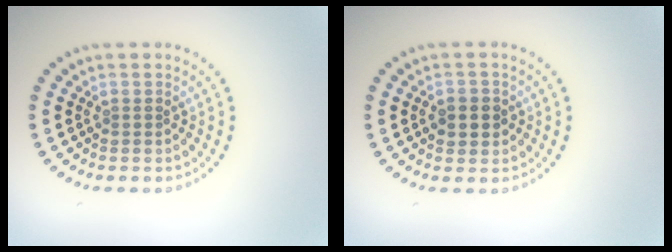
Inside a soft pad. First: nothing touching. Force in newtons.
{"total": 2.3, "press": 2.3, "slide": 0.4}